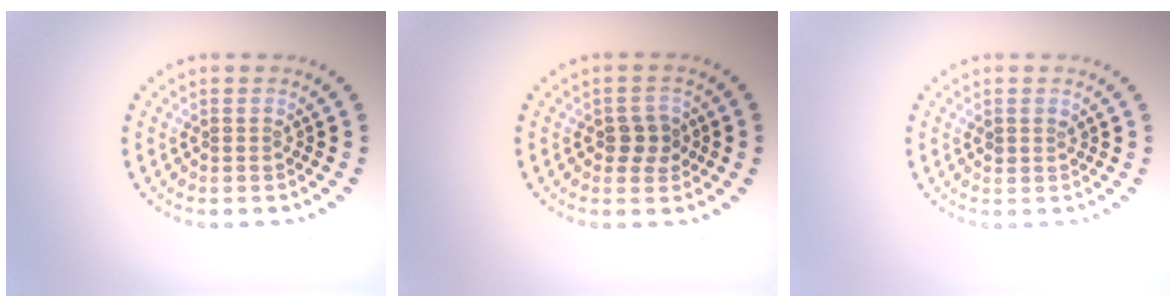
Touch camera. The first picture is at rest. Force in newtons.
{"total": 2.2, "press": 2.1, "slide": 0.4}
{"total": 0.8, "press": 0.7, "slide": 0.3}